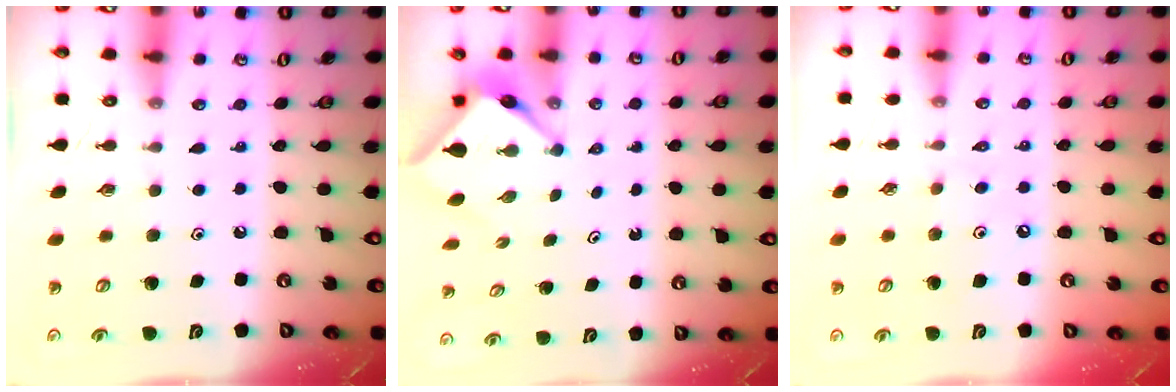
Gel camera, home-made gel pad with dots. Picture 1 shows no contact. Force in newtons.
{"total": 3.9, "press": 3.9, "slide": 0.3}
{"total": 3.1, "press": 3.1, "slide": 0.6}